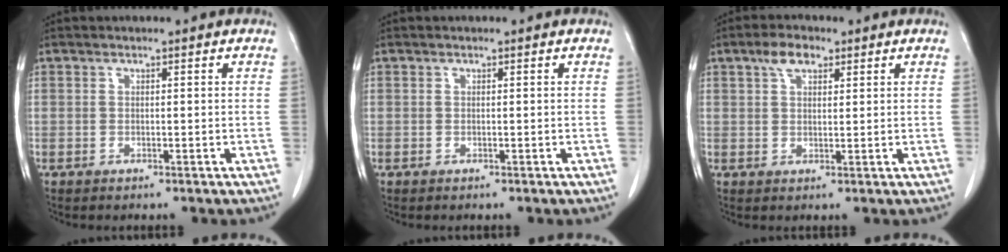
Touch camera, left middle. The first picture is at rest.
{"total": 0.0}
{"total": 3.8, "force": [2.3, 1.8, 2.5], "torque": [-0.051, 0.012, 0.043]}